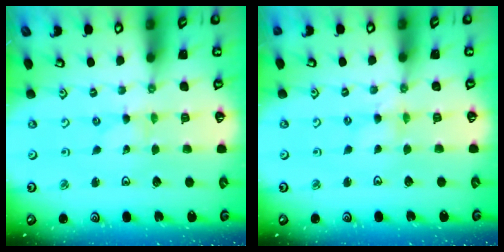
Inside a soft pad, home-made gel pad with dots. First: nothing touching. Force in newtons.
{"total": 0.7, "press": 0.7, "slide": 0.2}